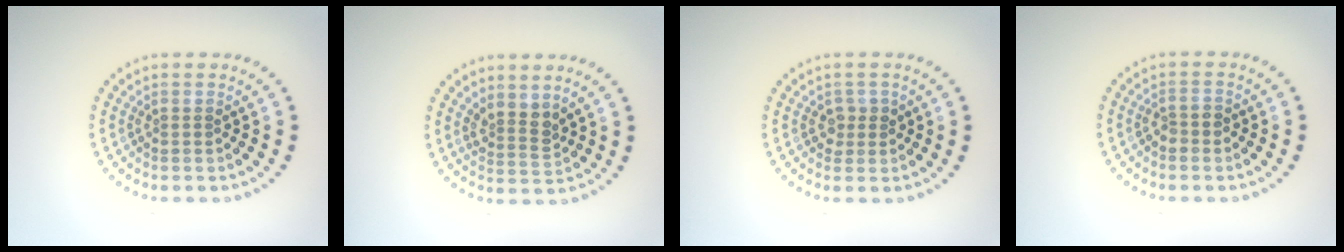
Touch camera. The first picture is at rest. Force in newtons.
{"total": 2.3, "press": 1.8, "slide": 1.5}
{"total": 1.4, "press": 1.3, "slide": 0.6}
{"total": 1.4, "press": 1.2, "slide": 0.5}